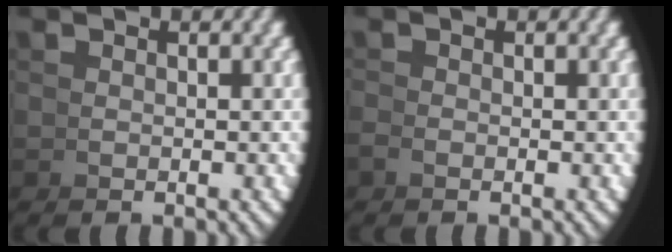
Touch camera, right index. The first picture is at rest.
{"total": 0.7, "force": [-0.2, -0.7, -0.1], "torque": [0.007, 0.000, -0.005]}